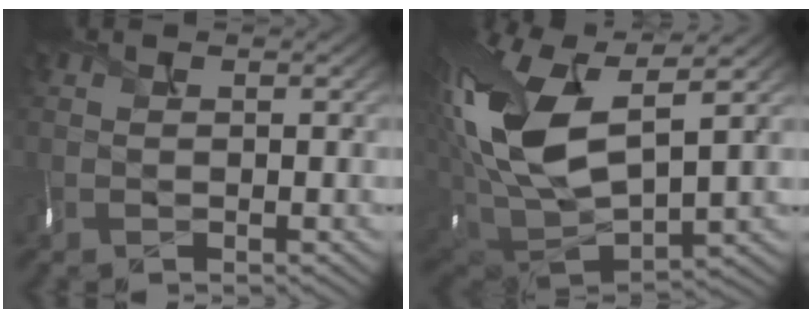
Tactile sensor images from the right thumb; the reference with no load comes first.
{"total": 16.9, "force": [3.8, 9.2, 13.7], "torque": [-0.328, -0.006, 0.074]}